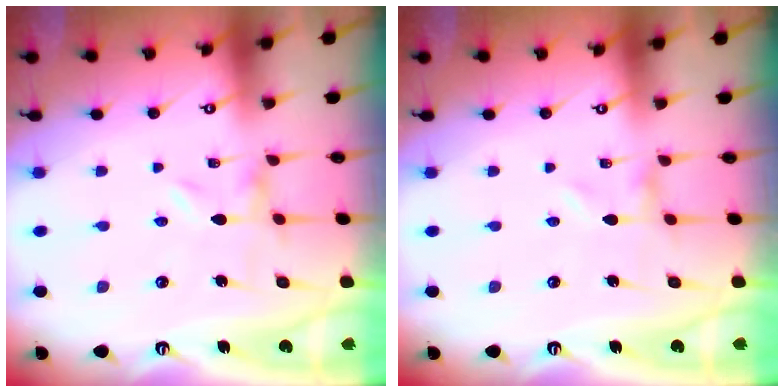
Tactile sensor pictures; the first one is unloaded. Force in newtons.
{"total": 0.0}